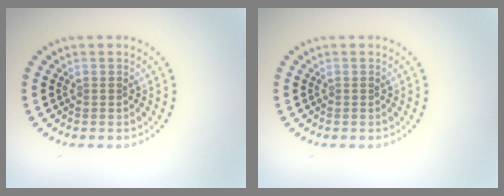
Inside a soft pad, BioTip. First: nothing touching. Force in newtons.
{"total": 0.0}